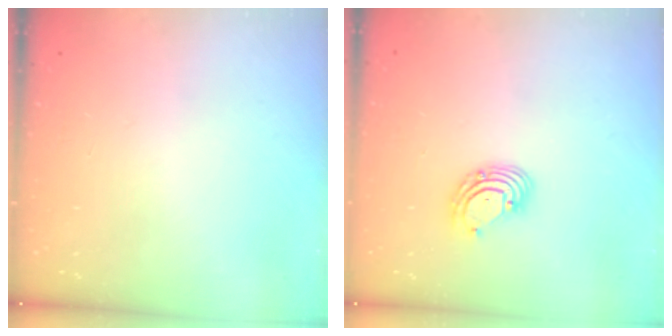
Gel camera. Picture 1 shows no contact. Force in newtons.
{"total": 4.8, "press": 4.7, "slide": 0.5}